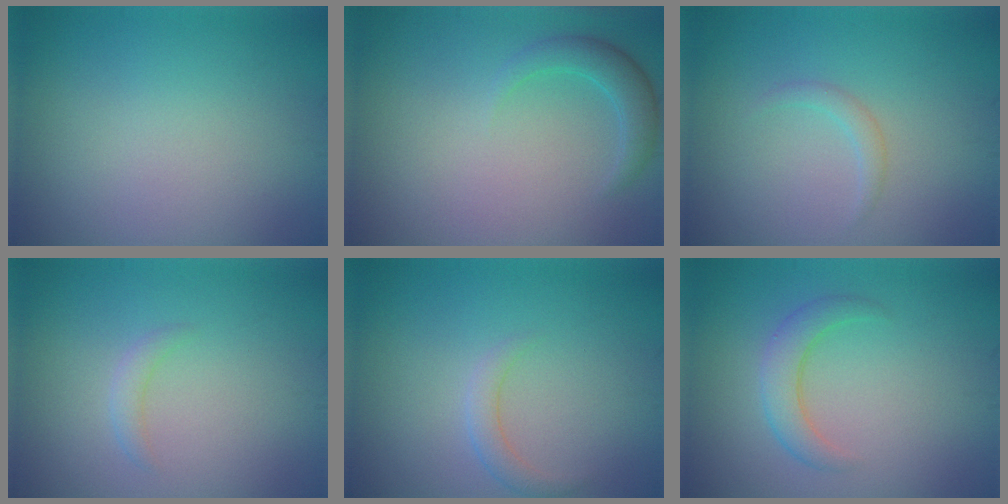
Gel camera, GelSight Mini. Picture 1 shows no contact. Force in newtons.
{"total": 2.4, "press": 2.4, "slide": 0.1}
{"total": 1.1, "press": 1.1, "slide": 0.0}
{"total": 1.1, "press": 1.1, "slide": 0.1}
{"total": 1.6, "press": 1.6, "slide": 0.1}
{"total": 2.8, "press": 2.7, "slide": 0.2}